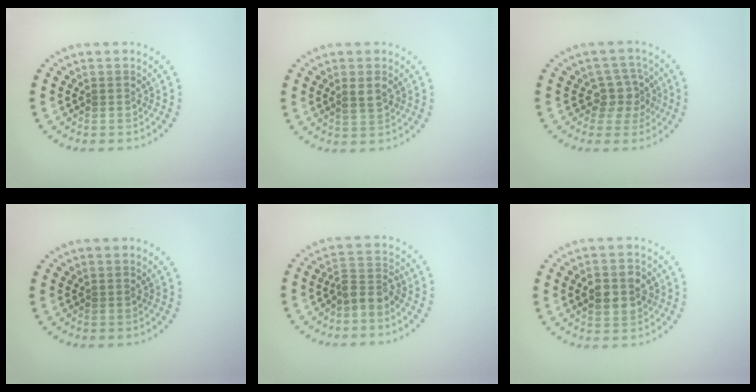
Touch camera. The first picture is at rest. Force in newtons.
{"total": 1.6, "press": 1.6, "slide": 0.2}
{"total": 3.0, "press": 2.4, "slide": 1.8}
{"total": 0.0}
{"total": 2.5, "press": 1.9, "slide": 1.7}
{"total": 3.8, "press": 3.8, "slide": 0.1}